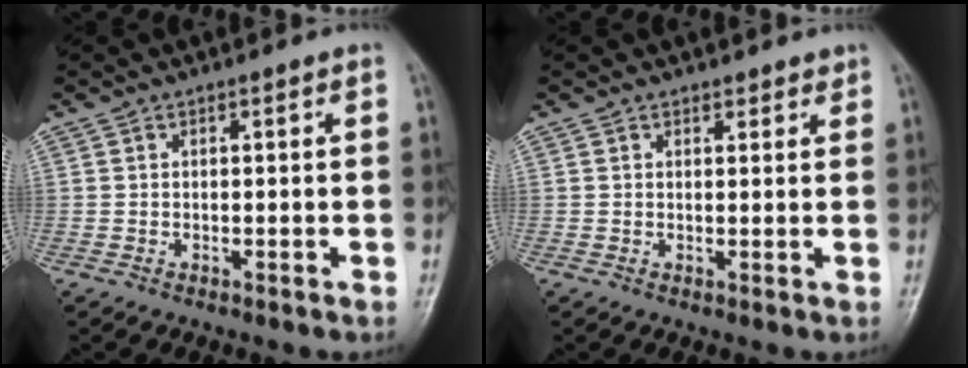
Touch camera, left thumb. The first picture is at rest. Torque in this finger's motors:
{"motor_torque": [-0.21, -0.15, -0.01, -0.06, 0.04]}